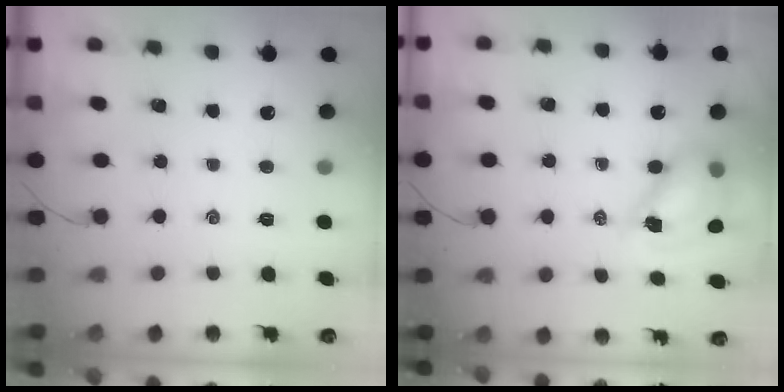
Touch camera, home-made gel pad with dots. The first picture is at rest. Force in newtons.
{"total": 8.6, "press": 8.4, "slide": 2.1}